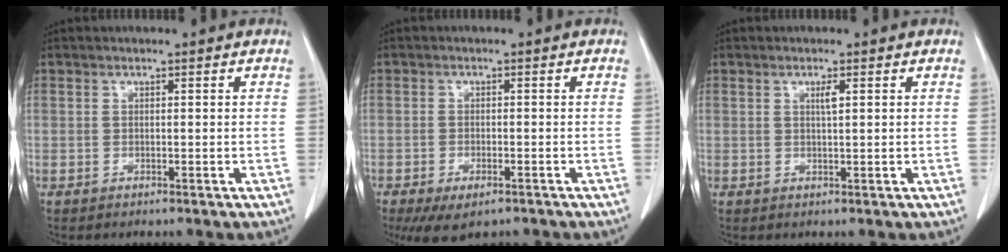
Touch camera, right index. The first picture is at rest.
{"total": 6.2, "force": [-4.3, 2.5, 3.7], "torque": [-0.057, -0.008, -0.064]}
{"total": 1.2, "force": [0.5, 0.0, 1.1], "torque": [-0.024, -0.001, 0.010]}